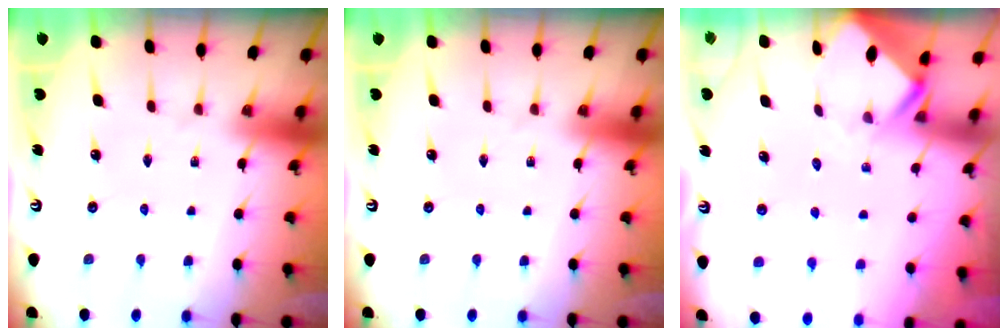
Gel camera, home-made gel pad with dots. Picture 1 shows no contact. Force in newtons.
{"total": 0.0}
{"total": 2.7, "press": 2.7, "slide": 0.1}